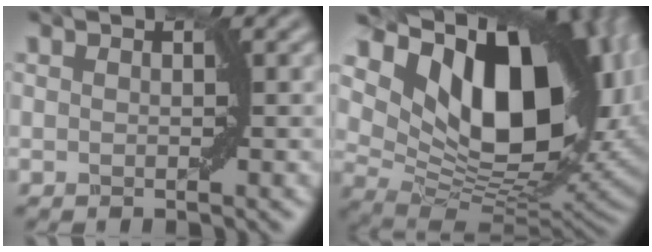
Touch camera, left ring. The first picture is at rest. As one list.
[{"total": 17.4, "force": [6.1, 10.0, 12.8], "torque": [-0.197, 0.004, 0.110]}]